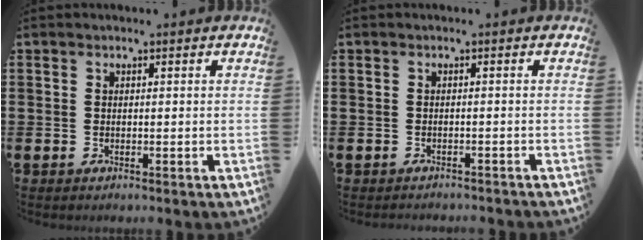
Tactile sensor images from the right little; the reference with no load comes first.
{"total": 0.8, "force": [-0.8, 0.0, 0.0], "torque": [-0.001, 0.000, -0.017]}